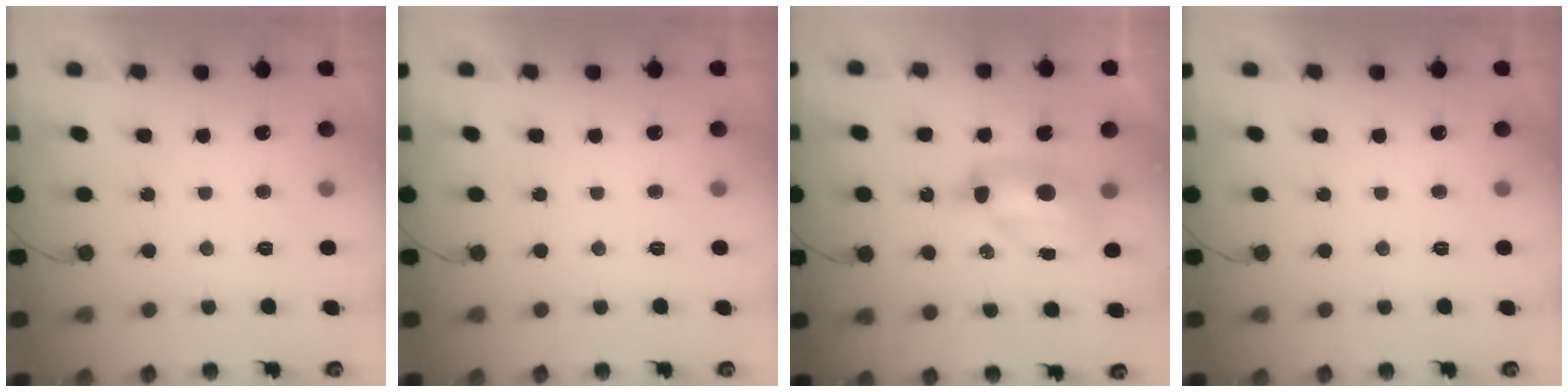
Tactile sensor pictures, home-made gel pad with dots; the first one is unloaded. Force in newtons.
{"total": 0.0}
{"total": 10.6, "press": 10.6, "slide": 1.3}
{"total": 0.0}